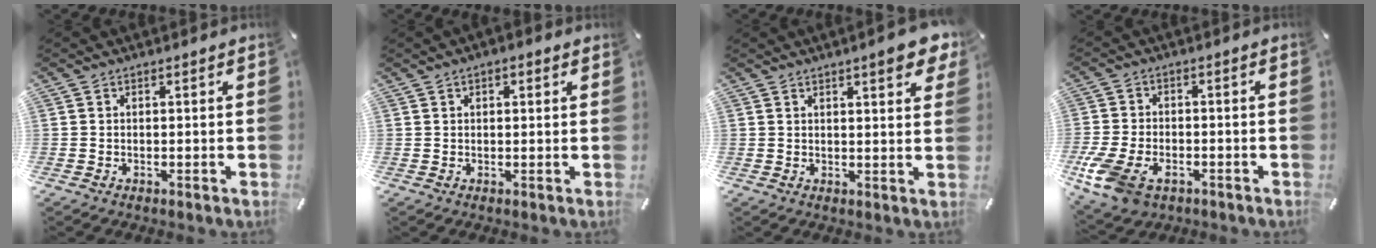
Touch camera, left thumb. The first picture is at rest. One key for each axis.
{"total": 1.4, "fx": 0.5, "fy": 0.7, "fz": 1.1, "tx": -0.021, "ty": 0.005, "tz": 0.007}
{"total": 5.9, "fx": 3.8, "fy": 1.4, "fz": 4.4, "tx": -0.060, "ty": -0.019, "tz": 0.060}
{"total": 9.6, "fx": -4.4, "fy": 6.5, "fz": 5.6, "tx": -0.135, "ty": 0.015, "tz": -0.081}